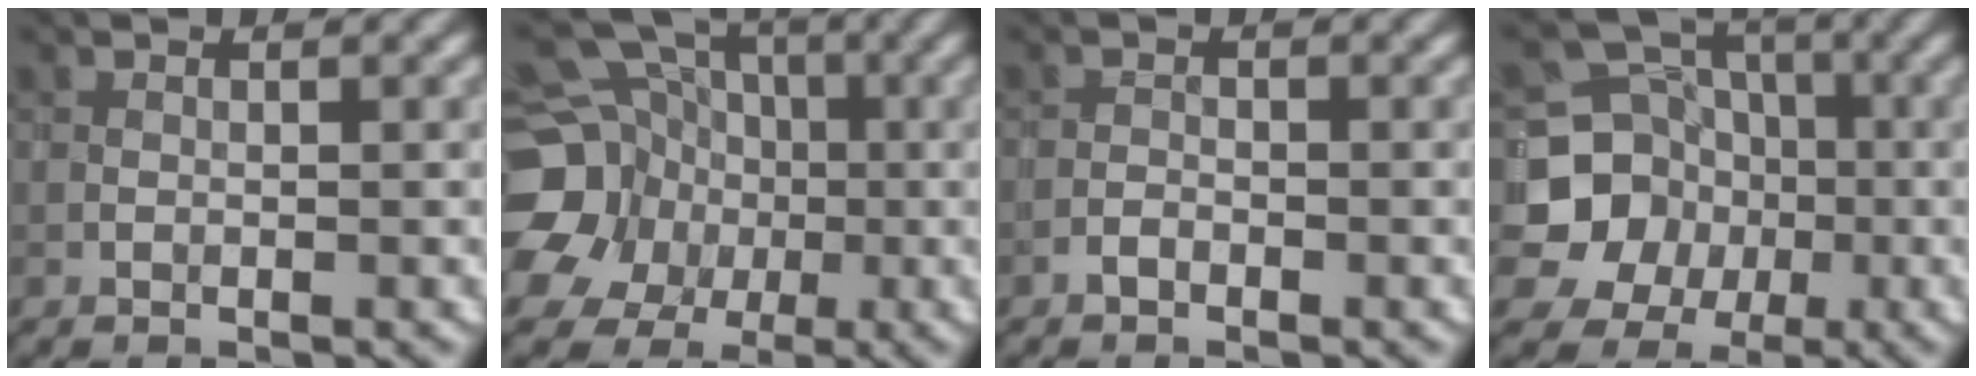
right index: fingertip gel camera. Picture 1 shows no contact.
{"total": 13.8, "force": [-0.6, 12.7, 5.4], "torque": [-0.160, 0.014, -0.025]}
{"total": 0.6, "force": [-0.4, 0.3, 0.2], "torque": [-0.002, 0.001, -0.011]}
{"total": 7.9, "force": [-1.4, 7.5, 2.3], "torque": [-0.047, -0.007, -0.050]}